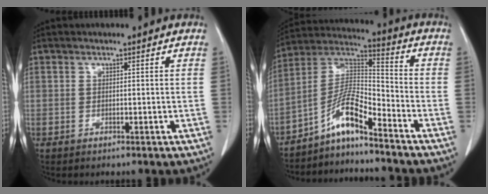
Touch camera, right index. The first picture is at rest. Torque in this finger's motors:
{"motor_torque": [0.89, -0.65, 0.24, 0.12]}